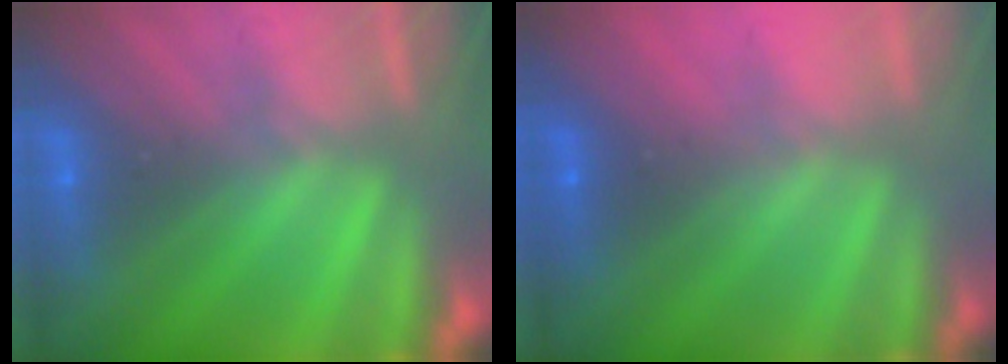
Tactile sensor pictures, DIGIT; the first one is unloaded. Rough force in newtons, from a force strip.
{"total": 3.3}